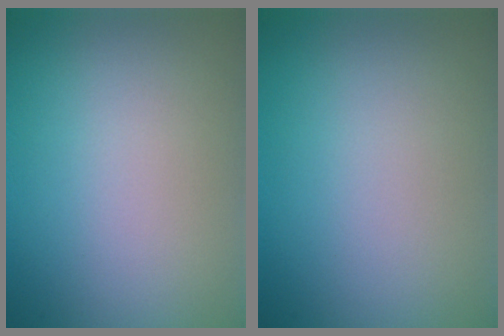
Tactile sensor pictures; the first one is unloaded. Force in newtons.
{"total": 0.0}